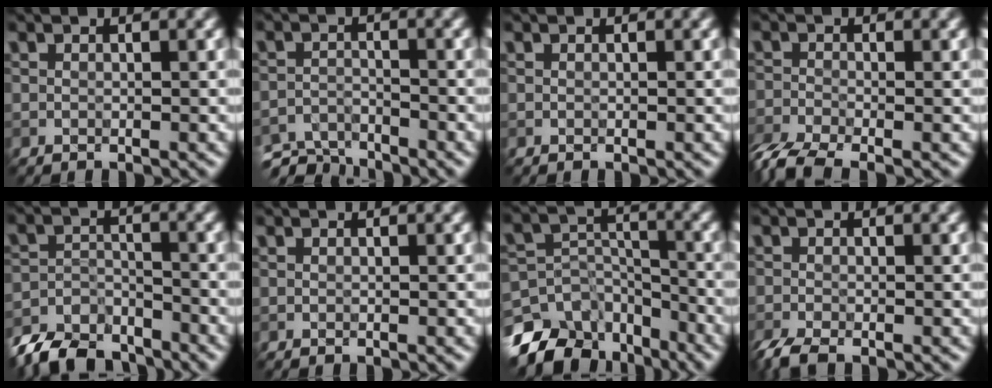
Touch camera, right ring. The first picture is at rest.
{"total": 4.6, "force": [-4.6, 0.7, 0.1], "torque": [-0.008, -0.007, -0.075]}
{"total": 0.0}
{"total": 4.4, "force": [-3.7, 1.0, 2.1], "torque": [-0.044, -0.011, -0.068]}
{"total": 6.6, "force": [-6.3, 1.8, 1.0], "torque": [-0.015, -0.007, -0.114]}
{"total": 0.0}
{"total": 9.7, "force": [-7.5, 5.6, 2.8], "torque": [-0.042, 0.002, -0.118]}
{"total": 2.4, "force": [-2.1, 0.2, 1.2], "torque": [-0.025, -0.003, -0.034]}